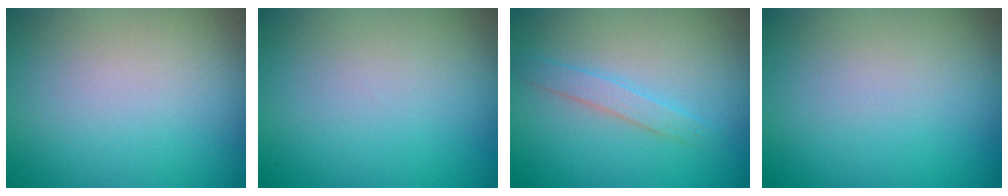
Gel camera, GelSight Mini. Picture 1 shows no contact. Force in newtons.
{"total": 0.0}
{"total": 1.7, "press": 1.7, "slide": 0.1}
{"total": 0.0}